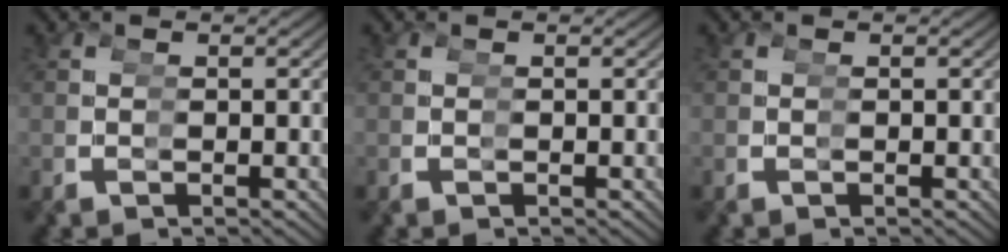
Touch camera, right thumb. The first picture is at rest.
{"total": 0.0}
{"total": 0.0}